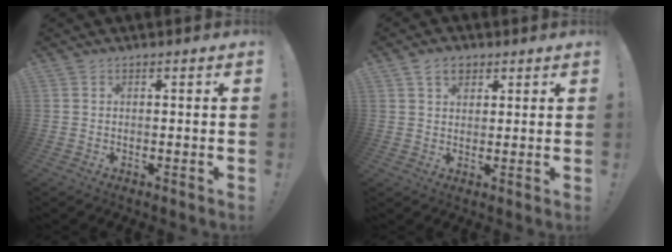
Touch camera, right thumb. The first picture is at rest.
{"total": 5.2, "force": [2.9, 3.6, 2.4], "torque": [-0.030, -0.006, 0.051]}